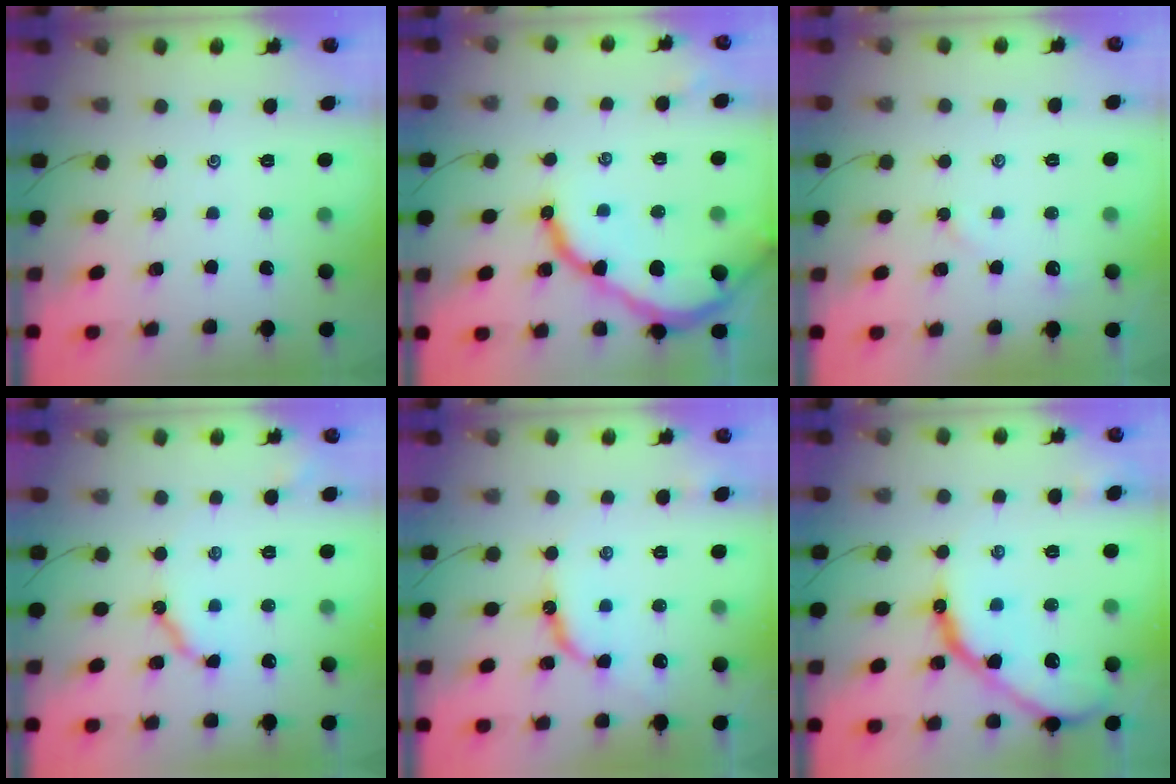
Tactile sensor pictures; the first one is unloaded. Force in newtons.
{"total": 15.5, "press": 15.4, "slide": 1.4}
{"total": 4.0, "press": 4.0, "slide": 0.4}
{"total": 7.9, "press": 7.8, "slide": 0.7}
{"total": 9.3, "press": 9.2, "slide": 1.0}
{"total": 15.8, "press": 15.8, "slide": 1.1}